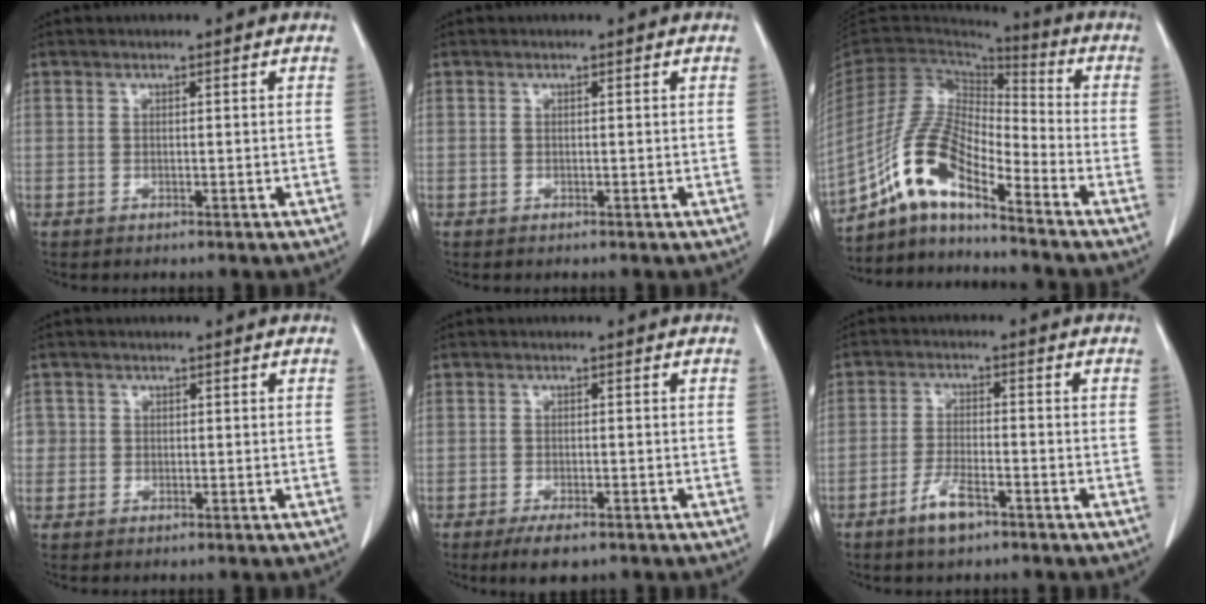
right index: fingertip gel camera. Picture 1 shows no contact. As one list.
[{"total": 0.0}, {"total": 12.1, "force": [-7.9, 2.7, 8.7], "torque": [-0.195, 0.014, -0.150]}, {"total": 2.1, "force": [0.0, 2.1, 0.1], "torque": [0.011, 0.005, -0.002]}, {"total": 3.9, "force": [-2.7, 1.3, 2.5], "torque": [-0.045, -0.005, -0.040]}, {"total": 5.1, "force": [-3.4, 1.4, 3.5], "torque": [-0.076, -0.003, -0.060]}]